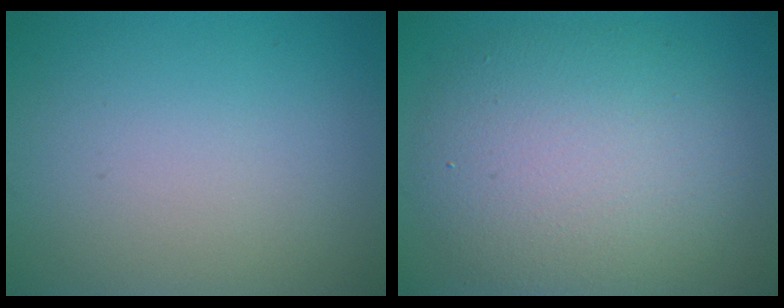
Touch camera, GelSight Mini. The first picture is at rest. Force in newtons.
{"total": 8.2, "press": 8.2, "slide": 0.8}